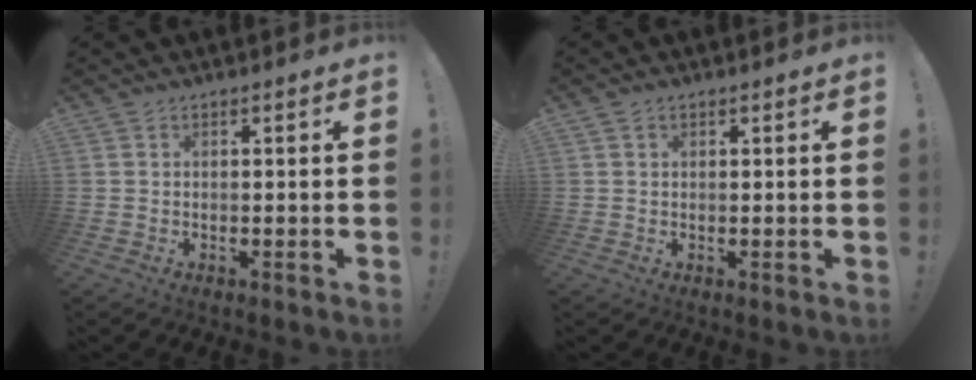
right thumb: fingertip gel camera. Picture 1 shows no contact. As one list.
[{"total": 1.0, "force": [0.6, 0.8, 0.3], "torque": [-0.002, 0.000, 0.011]}]